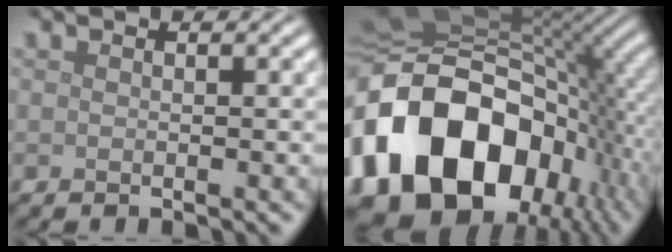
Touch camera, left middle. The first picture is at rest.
{"total": 20.1, "force": [-5.7, 14.2, 13.1], "torque": [-0.270, -0.028, -0.098]}